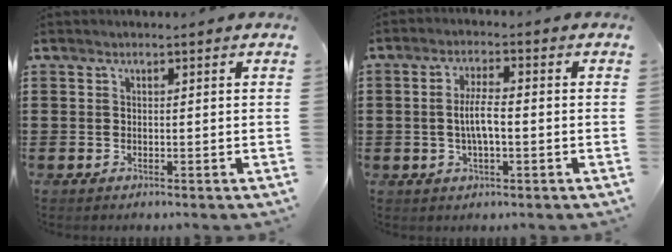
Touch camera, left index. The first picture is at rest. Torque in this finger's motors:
{"motor_torque": [1.04, 0.09, 0.53, 0.11]}